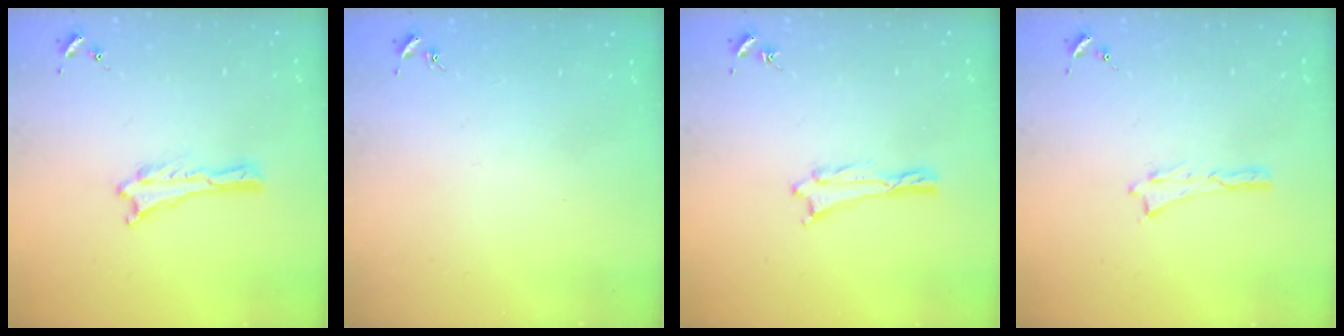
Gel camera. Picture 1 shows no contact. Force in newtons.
{"total": 0.0}
{"total": 0.7, "press": 0.7, "slide": 0.1}
{"total": 0.0}